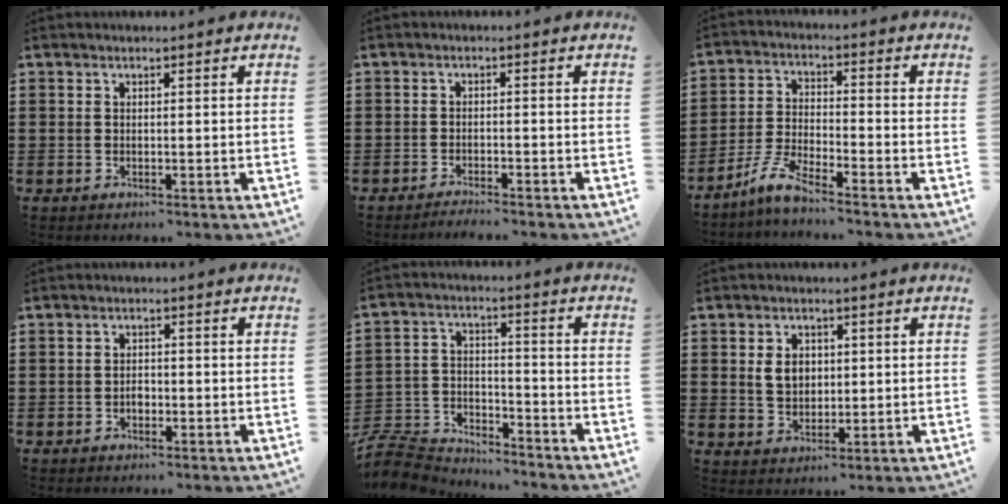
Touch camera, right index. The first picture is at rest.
{"total": 1.8, "force": [-1.8, -0.1, 0.1], "torque": [-0.005, 0.003, -0.037]}
{"total": 6.0, "force": [-5.1, 0.2, 3.1], "torque": [-0.084, -0.016, -0.105]}
{"total": 1.4, "force": [-0.5, 1.0, 0.8], "torque": [-0.016, 0.001, -0.010]}
{"total": 8.3, "force": [-8.1, 1.9, 1.1], "torque": [-0.040, 0.012, -0.165]}
{"total": 4.2, "force": [0.7, 3.1, 2.7], "torque": [-0.055, 0.009, 0.008]}